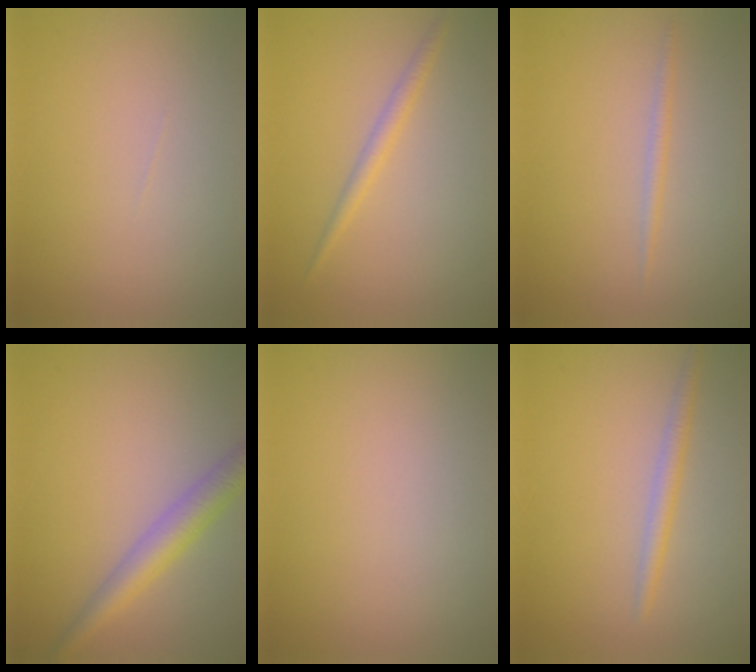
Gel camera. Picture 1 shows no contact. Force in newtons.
{"total": 1.5, "press": 1.5, "slide": 0.1}
{"total": 0.9, "press": 0.9, "slide": 0.0}
{"total": 3.4, "press": 3.4, "slide": 0.1}
{"total": 0.0}
{"total": 1.8, "press": 1.7, "slide": 0.1}